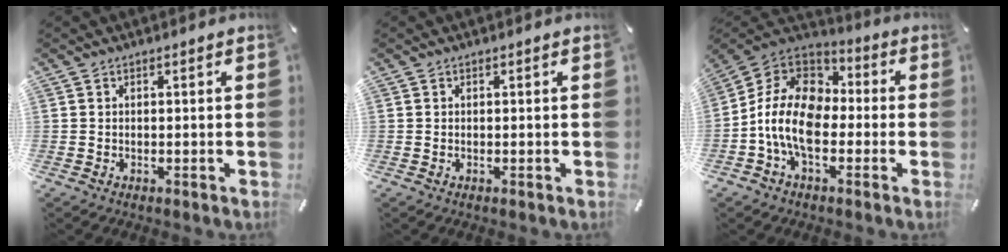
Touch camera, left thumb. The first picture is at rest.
{"total": 0.0}
{"total": 14.0, "force": [-4.7, 9.2, 9.5], "torque": [-0.207, 0.025, -0.091]}